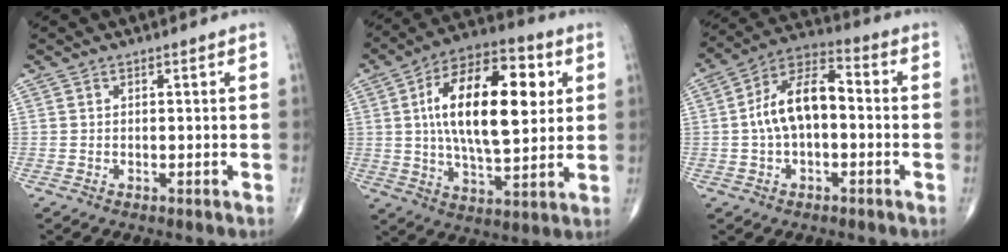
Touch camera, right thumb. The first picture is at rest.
{"total": 21.7, "force": [4.4, 9.8, 18.8], "torque": [-0.294, 0.003, 0.065]}
{"total": 12.0, "force": [-0.4, 6.6, 10.0], "torque": [-0.177, 0.041, -0.018]}